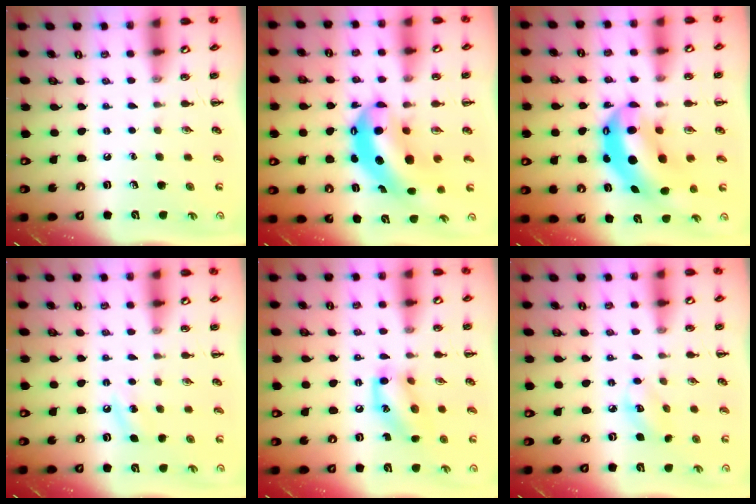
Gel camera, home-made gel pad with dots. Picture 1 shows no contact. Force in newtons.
{"total": 9.0, "press": 8.8, "slide": 2.1}
{"total": 12.5, "press": 12.1, "slide": 3.1}
{"total": 4.3, "press": 4.0, "slide": 1.4}
{"total": 13.0, "press": 12.8, "slide": 2.2}
{"total": 4.9, "press": 4.9, "slide": 0.5}